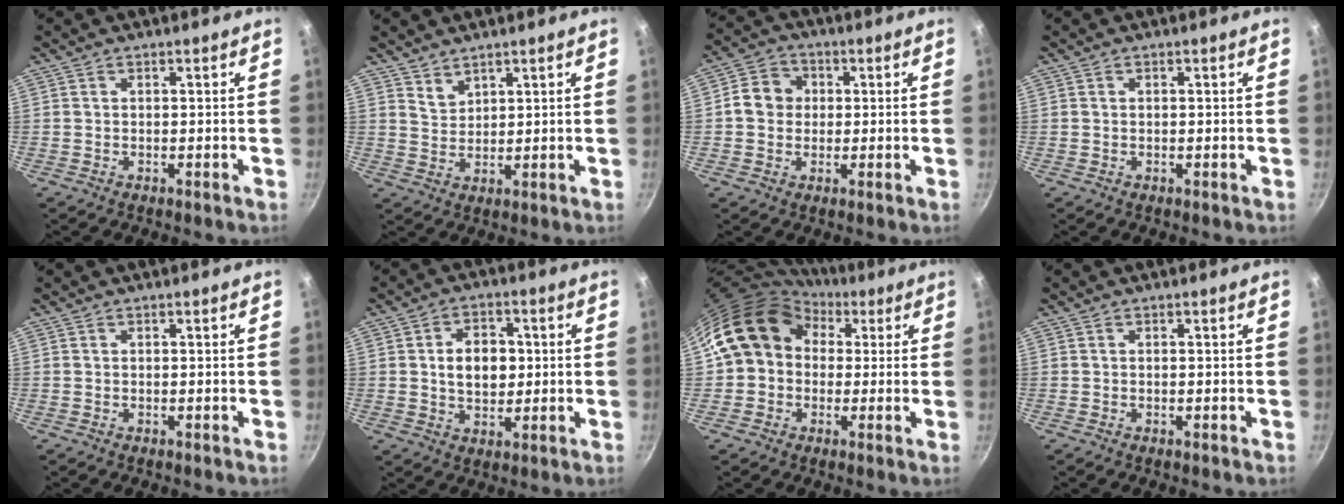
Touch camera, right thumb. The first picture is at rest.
{"total": 3.2, "force": [2.6, 1.6, 0.8], "torque": [-0.009, -0.011, 0.055]}
{"total": 7.0, "force": [0.6, 6.2, 3.2], "torque": [-0.026, 0.011, -0.007]}
{"total": 0.5, "force": [0.1, 0.4, 0.3], "torque": [-0.006, 0.002, 0.002]}
{"total": 0.0}
{"total": 8.5, "force": [0.9, 6.0, 6.0], "torque": [-0.070, 0.004, 0.011]}
{"total": 13.7, "force": [3.3, 11.4, 7.0], "torque": [-0.085, 0.029, 0.041]}
{"total": 0.0}